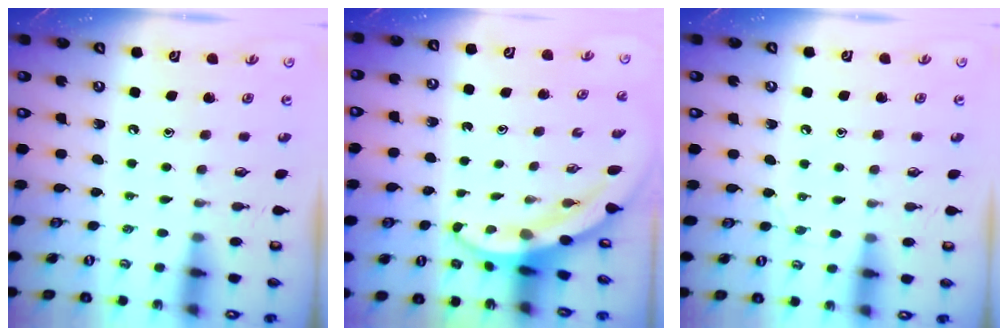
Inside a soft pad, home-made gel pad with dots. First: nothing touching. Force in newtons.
{"total": 3.3, "press": 3.3, "slide": 0.3}
{"total": 6.4, "press": 6.3, "slide": 0.8}